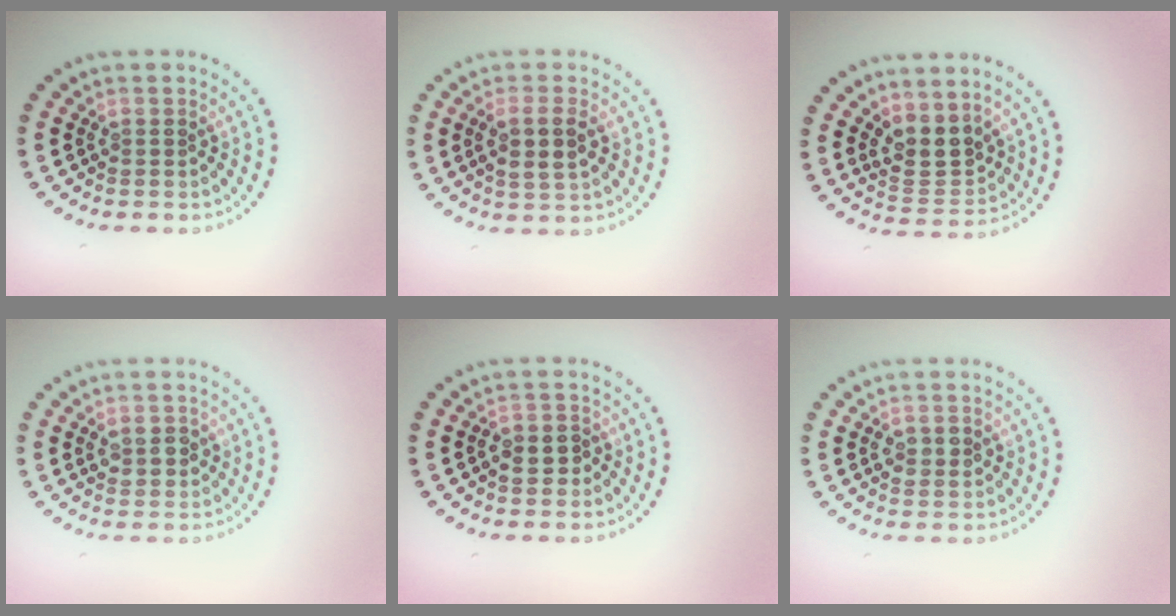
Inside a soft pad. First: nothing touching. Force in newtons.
{"total": 3.0, "press": 2.8, "slide": 0.8}
{"total": 3.2, "press": 2.7, "slide": 1.6}
{"total": 1.9, "press": 1.9, "slide": 0.3}
{"total": 2.3, "press": 2.2, "slide": 0.6}
{"total": 2.0, "press": 1.9, "slide": 0.3}